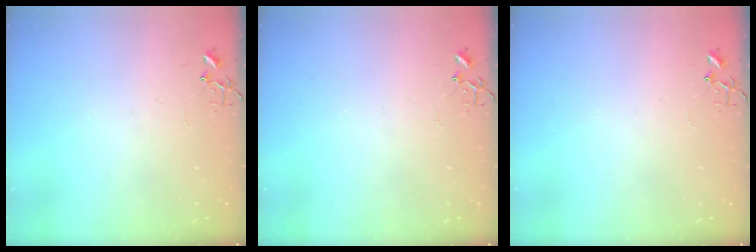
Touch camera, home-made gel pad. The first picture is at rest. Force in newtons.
{"total": 0.0}
{"total": 0.0}